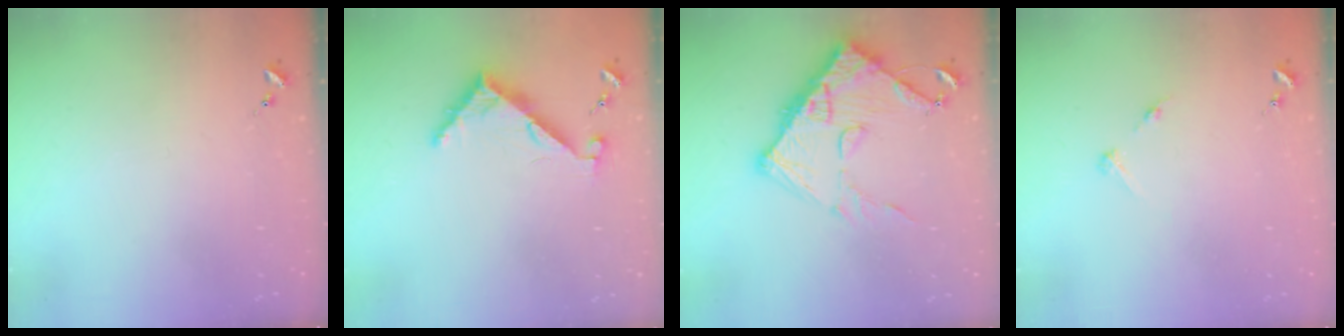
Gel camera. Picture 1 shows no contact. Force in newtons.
{"total": 6.3, "press": 6.3, "slide": 0.5}
{"total": 14.5, "press": 14.5, "slide": 1.4}
{"total": 3.2, "press": 3.1, "slide": 0.4}